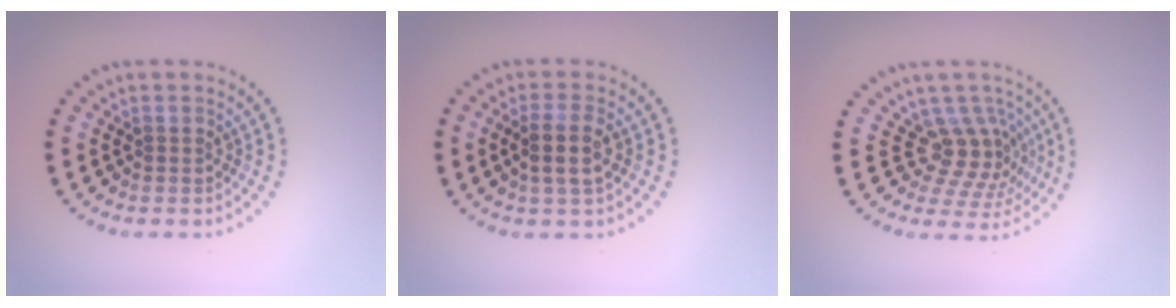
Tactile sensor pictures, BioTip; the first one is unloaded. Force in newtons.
{"total": 2.9, "press": 2.6, "slide": 1.2}
{"total": 3.8, "press": 2.6, "slide": 2.7}